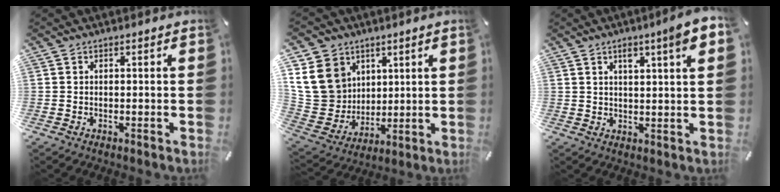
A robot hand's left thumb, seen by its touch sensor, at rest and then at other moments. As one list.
[{"total": 15.7, "force": [5.1, 13.7, 5.6], "torque": [-0.125, -0.023, 0.105]}, {"total": 6.5, "force": [3.3, 1.1, 5.5], "torque": [-0.096, -0.002, 0.051]}]